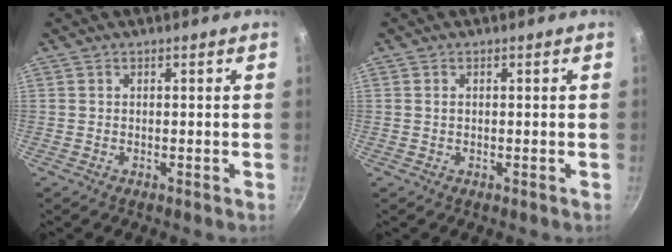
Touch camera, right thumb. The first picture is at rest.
{"total": 0.6, "force": [0.1, 0.3, 0.5], "torque": [-0.008, 0.001, 0.003]}